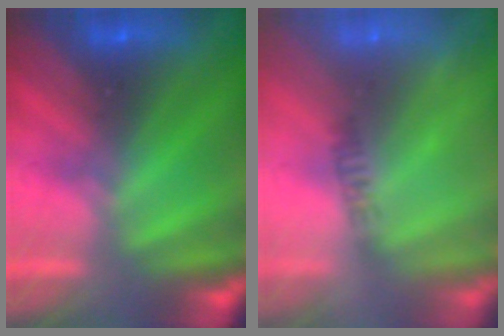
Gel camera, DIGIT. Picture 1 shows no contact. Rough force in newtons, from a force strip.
{"total": 2.5}